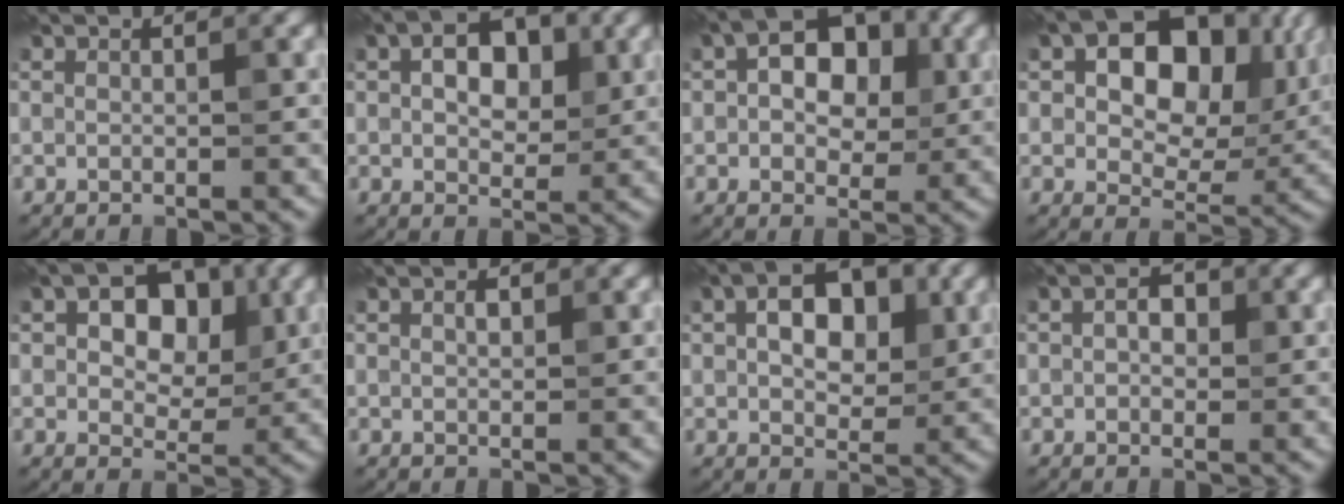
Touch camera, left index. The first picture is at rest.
{"total": 5.0, "force": [1.2, 3.2, 3.7], "torque": [-0.056, 0.005, 0.012]}
{"total": 7.6, "force": [1.3, 4.9, 5.7], "torque": [-0.065, 0.022, 0.002]}
{"total": 12.8, "force": [3.3, 8.0, 9.5], "torque": [-0.131, 0.008, 0.052]}
{"total": 7.2, "force": [1.7, 4.6, 5.3], "torque": [-0.069, 0.007, 0.012]}
{"total": 0.8, "force": [0.3, 0.4, 0.6], "torque": [-0.012, 0.001, 0.005]}
{"total": 5.9, "force": [1.4, 3.7, 4.3], "torque": [-0.067, 0.007, 0.011]}
{"total": 2.2, "force": [0.4, 1.5, 1.6], "torque": [-0.019, 0.003, -0.005]}